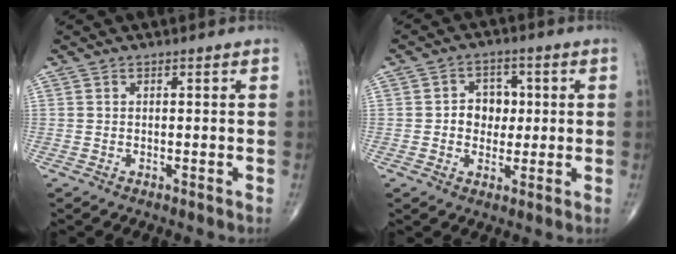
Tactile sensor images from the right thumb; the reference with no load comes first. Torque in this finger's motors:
{"motor_torque": [0.00, 0.02, 0.38, 0.13, 0.06]}